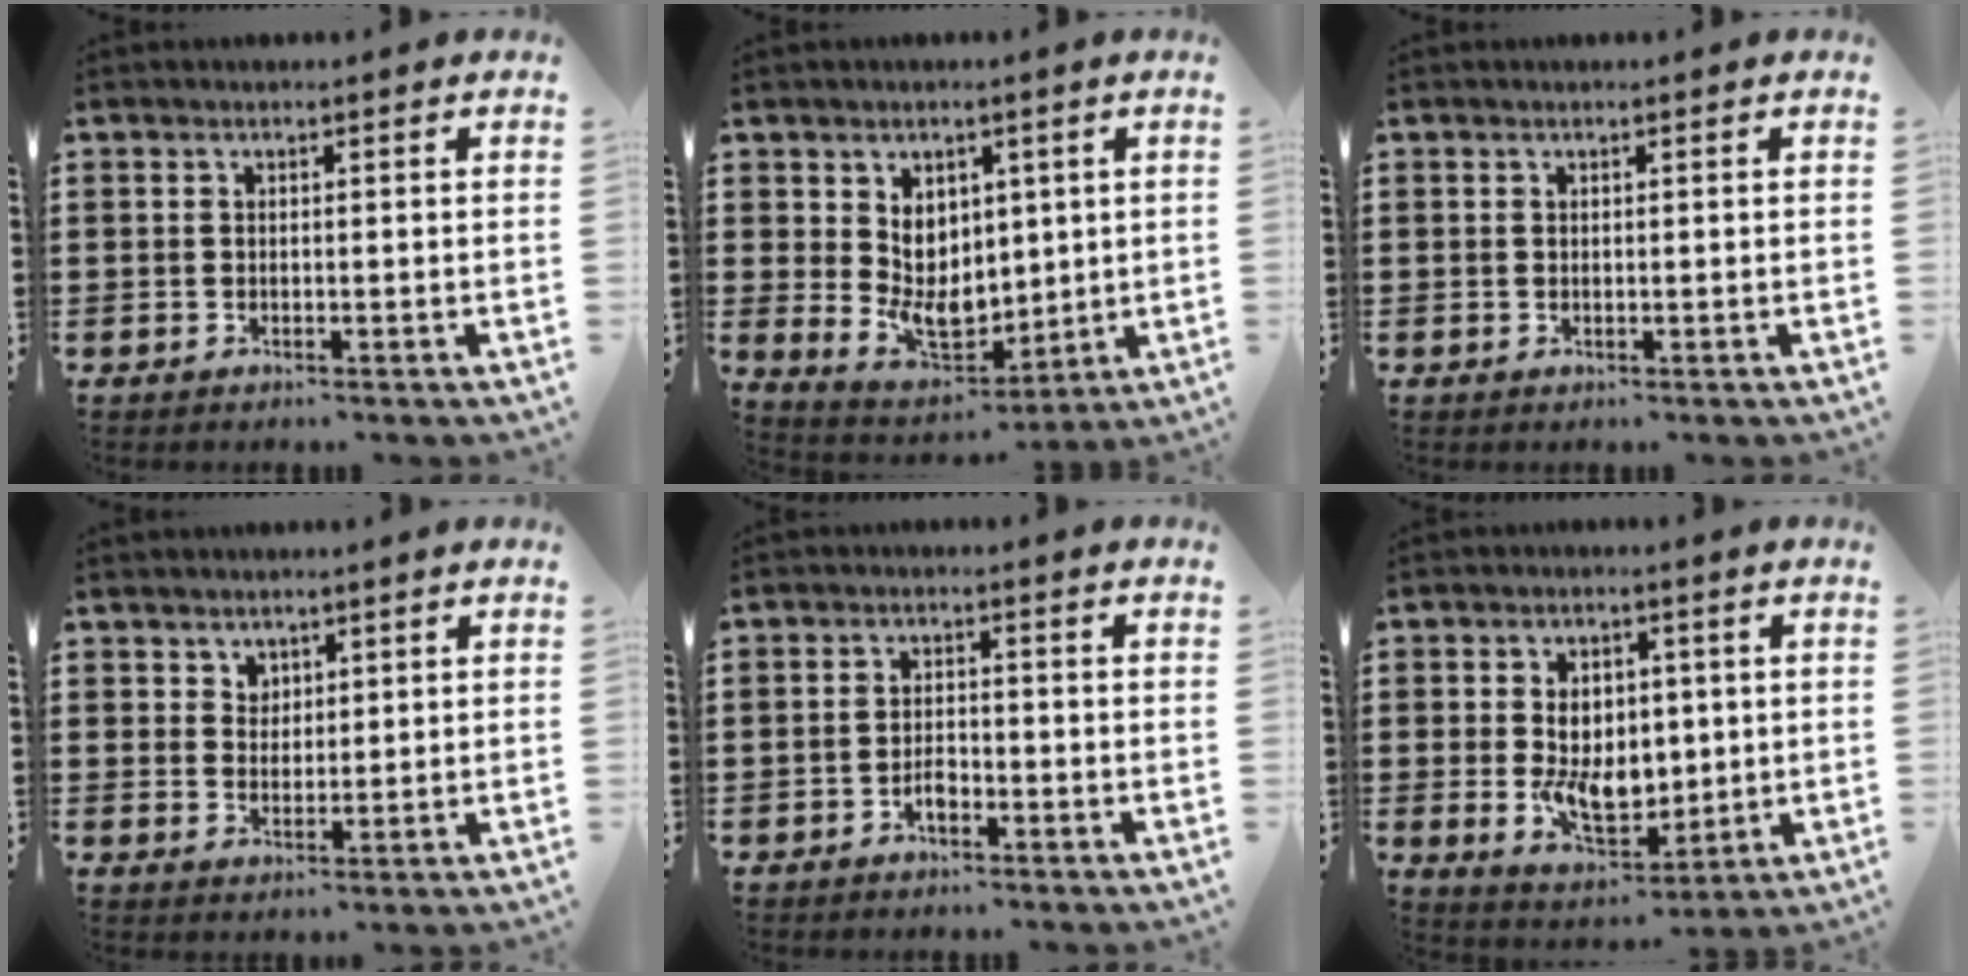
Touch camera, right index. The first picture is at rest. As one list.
[{"total": 6.9, "force": [1.5, 5.4, 4.0], "torque": [-0.077, 0.001, 0.029]}, {"total": 0.0}, {"total": 2.3, "force": [1.6, 1.6, 0.1], "torque": [-0.009, 0.007, 0.031]}, {"total": 2.2, "force": [-1.4, 1.0, 1.3], "torque": [-0.027, 0.006, -0.029]}, {"total": 7.8, "force": [0.1, 5.2, 5.8], "torque": [-0.106, -0.001, -0.004]}]